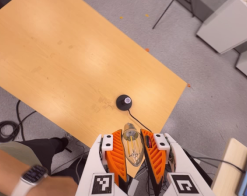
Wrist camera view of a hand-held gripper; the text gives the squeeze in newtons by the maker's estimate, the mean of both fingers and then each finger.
{"total": 18.8, "left": 20.3, "right": 17.3}